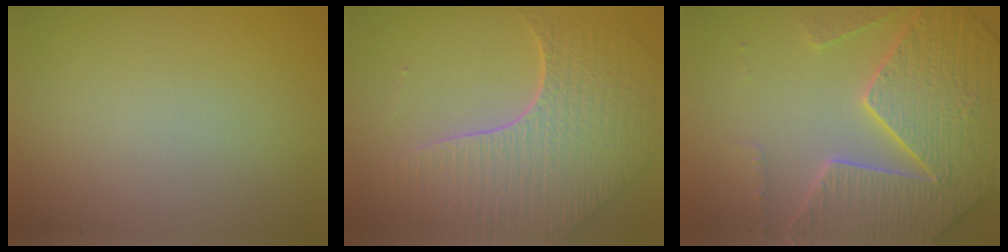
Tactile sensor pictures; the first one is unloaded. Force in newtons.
{"total": 8.2, "press": 5.9, "slide": 5.7}
{"total": 7.4, "press": 7.2, "slide": 1.9}